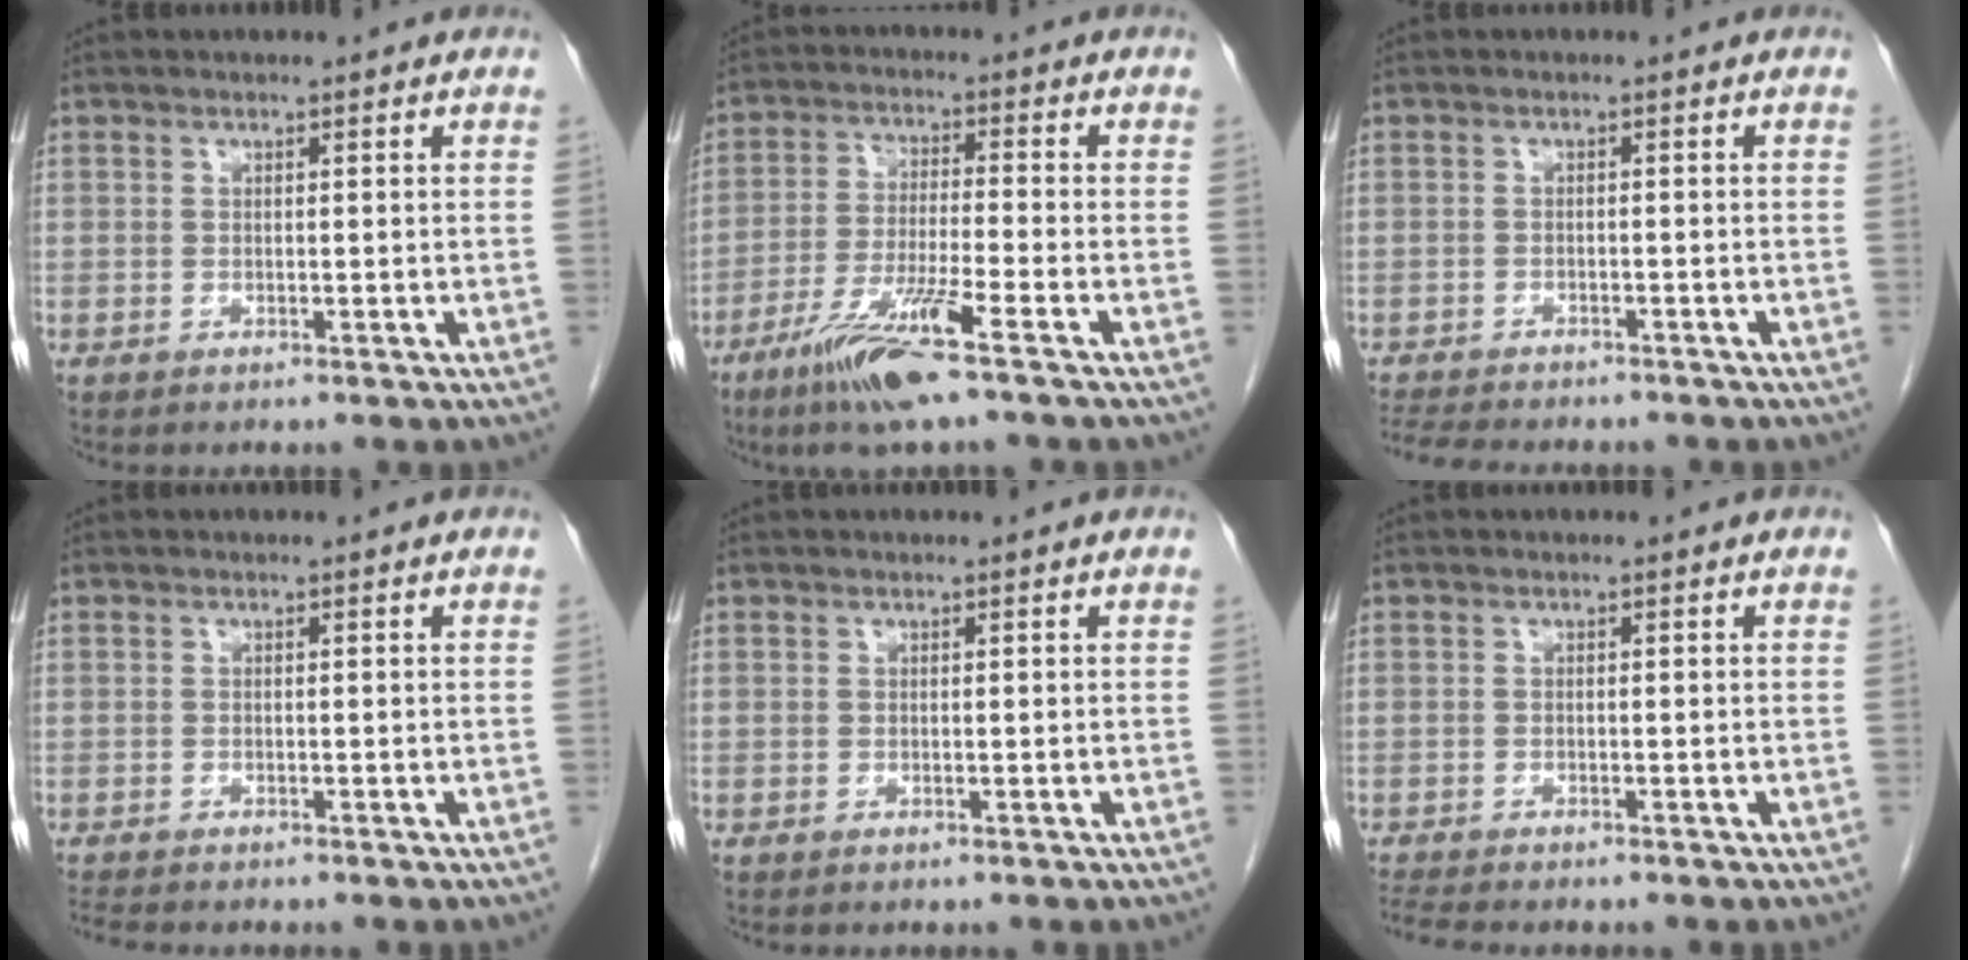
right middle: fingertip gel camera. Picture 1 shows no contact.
{"total": 10.3, "force": [-6.4, -0.3, 8.0], "torque": [-0.163, -0.029, -0.123]}
{"total": 9.4, "force": [-8.3, 1.9, 3.9], "torque": [-0.063, -0.005, -0.122]}
{"total": 2.2, "force": [-2.1, 0.0, 0.7], "torque": [-0.013, -0.007, -0.035]}
{"total": 0.0}
{"total": 3.0, "force": [-2.8, -0.2, 1.0], "torque": [-0.020, -0.014, -0.051]}